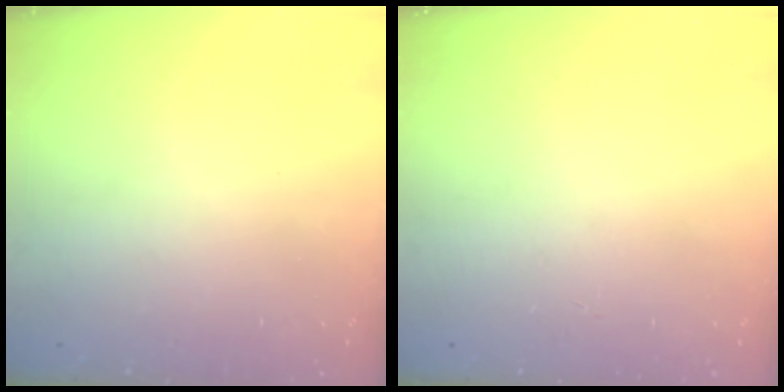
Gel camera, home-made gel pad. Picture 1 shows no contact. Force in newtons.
{"total": 0.0}